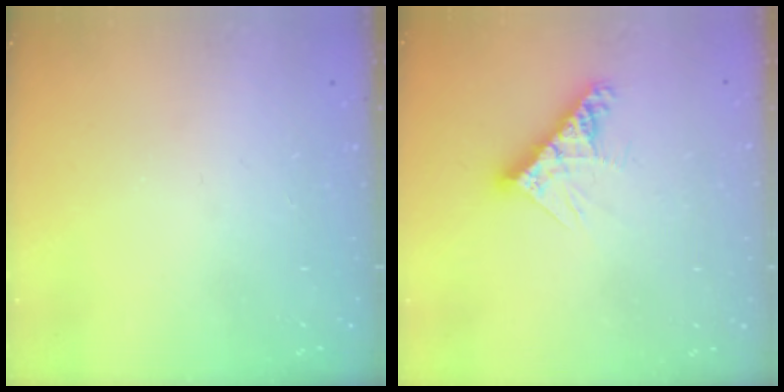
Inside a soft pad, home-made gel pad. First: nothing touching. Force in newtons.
{"total": 9.6, "press": 9.6, "slide": 0.7}